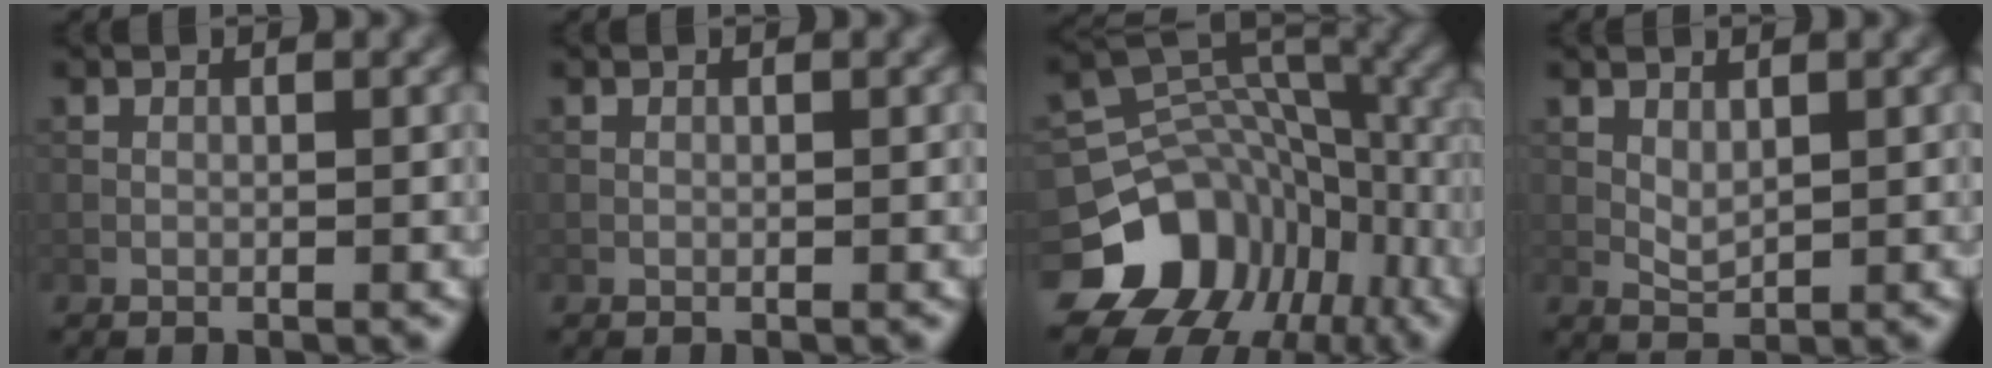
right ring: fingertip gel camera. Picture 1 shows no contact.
{"total": 0.0}
{"total": 12.6, "force": [-6.4, 9.7, 4.9], "torque": [-0.105, 0.020, -0.107]}
{"total": 1.5, "force": [0.6, 0.8, 1.1], "torque": [-0.026, -0.003, 0.018]}